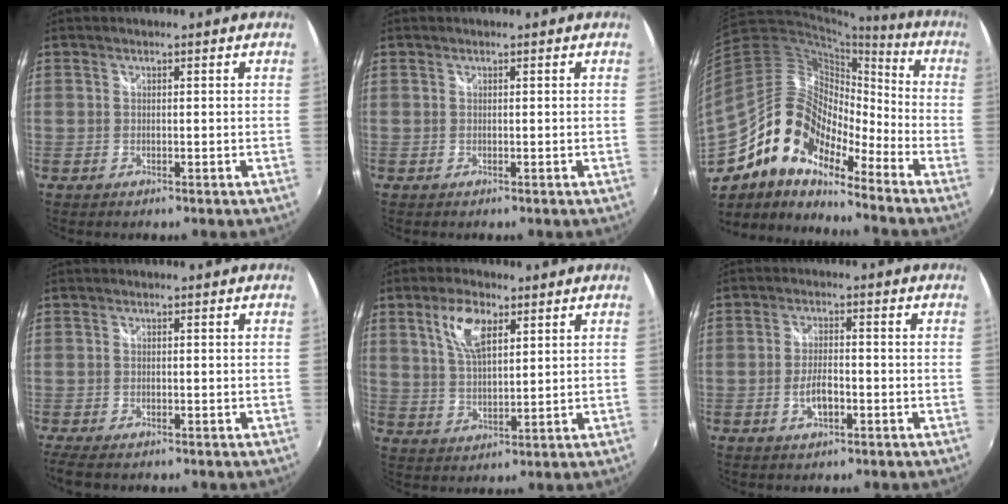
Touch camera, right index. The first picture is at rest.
{"total": 0.0}
{"total": 16.2, "force": [-10.3, 7.0, 10.3], "torque": [-0.180, 0.004, -0.213]}
{"total": 3.3, "force": [-2.2, 1.3, 2.0], "torque": [-0.048, -0.012, -0.040]}
{"total": 8.0, "force": [3.9, 3.5, 6.1], "torque": [-0.116, 0.009, 0.076]}
{"total": 4.6, "force": [-1.8, 1.9, 3.7], "torque": [-0.077, -0.002, -0.030]}